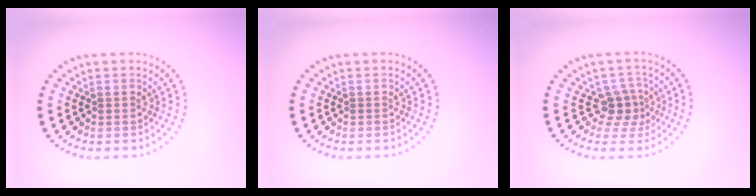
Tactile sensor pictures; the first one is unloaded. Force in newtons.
{"total": 0.0}
{"total": 2.4, "press": 1.7, "slide": 1.7}